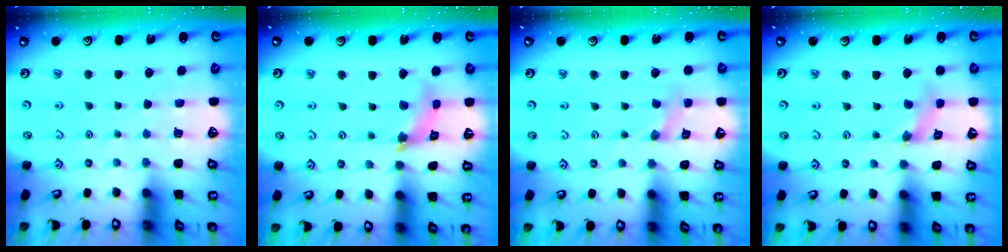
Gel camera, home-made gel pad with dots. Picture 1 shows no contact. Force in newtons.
{"total": 7.1, "press": 7.1, "slide": 0.7}
{"total": 0.8, "press": 0.8, "slide": 0.1}
{"total": 2.5, "press": 2.5, "slide": 0.4}